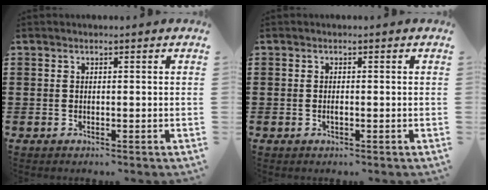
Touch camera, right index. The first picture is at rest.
{"total": 0.7, "force": [-0.2, 0.1, 0.6], "torque": [-0.013, -0.006, -0.002]}